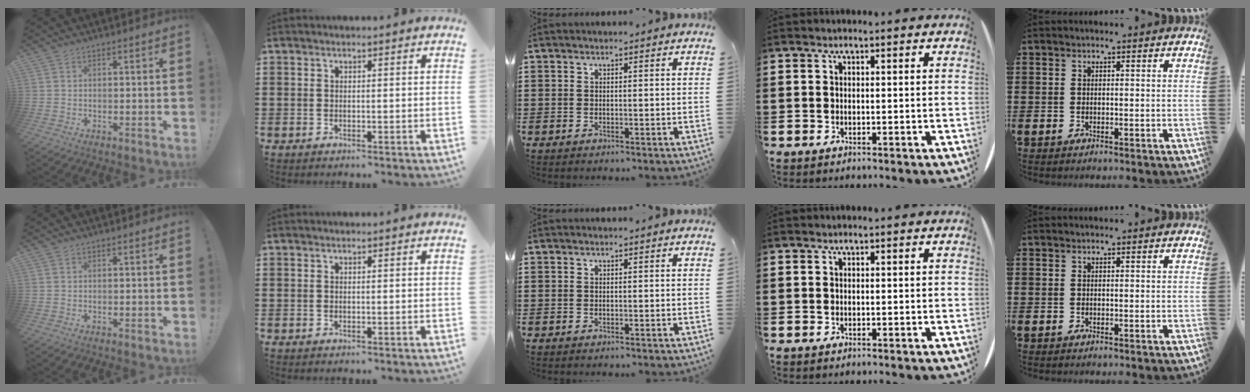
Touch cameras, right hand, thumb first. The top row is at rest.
{}